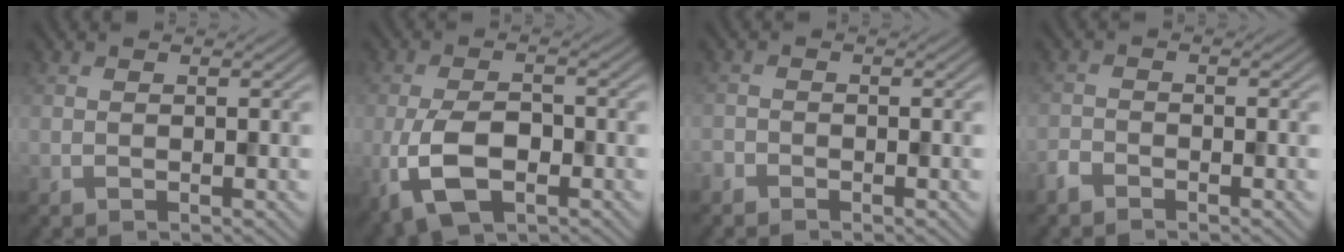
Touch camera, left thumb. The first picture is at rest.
{"total": 7.4, "force": [-2.7, 3.8, 5.7], "torque": [-0.131, -0.011, -0.055]}
{"total": 1.2, "force": [-1.1, 0.5, 0.1], "torque": [-0.002, -0.001, -0.026]}
{"total": 1.8, "force": [-1.6, 0.6, 0.6], "torque": [-0.013, -0.002, -0.040]}